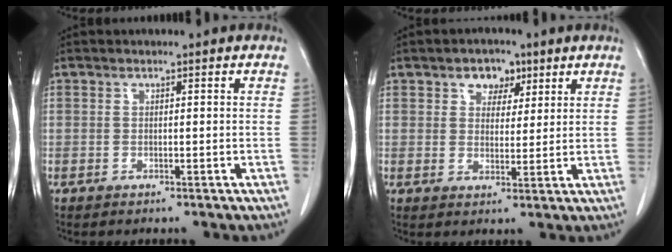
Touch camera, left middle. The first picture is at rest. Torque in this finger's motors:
{"motor_torque": [0.21, -0.17, 0.01, 0.04]}